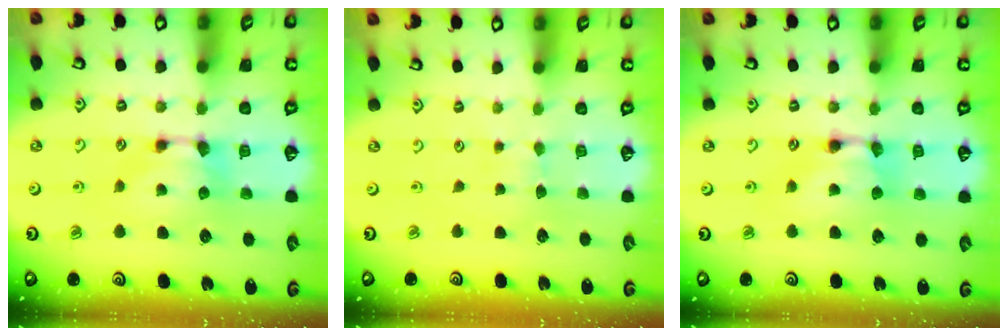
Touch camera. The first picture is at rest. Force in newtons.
{"total": 2.8, "press": 2.8, "slide": 0.2}
{"total": 2.0, "press": 2.0, "slide": 0.1}